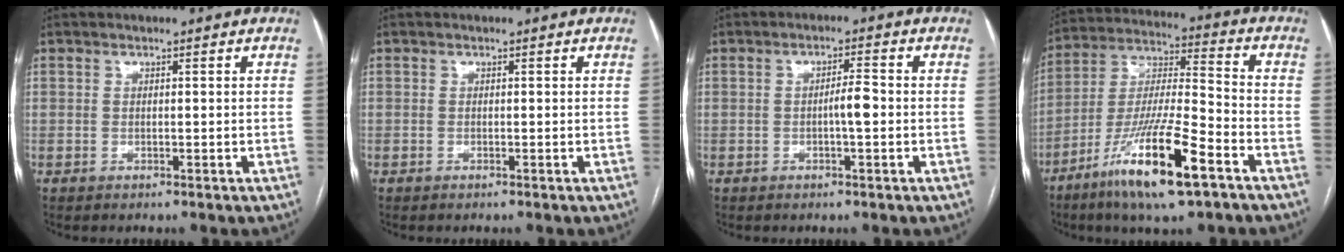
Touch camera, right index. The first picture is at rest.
{"total": 0.0}
{"total": 2.9, "force": [-0.6, 0.3, 2.8], "torque": [-0.044, 0.003, -0.011]}
{"total": 16.9, "force": [-9.3, 1.4, 14.0], "torque": [-0.283, -0.032, -0.170]}